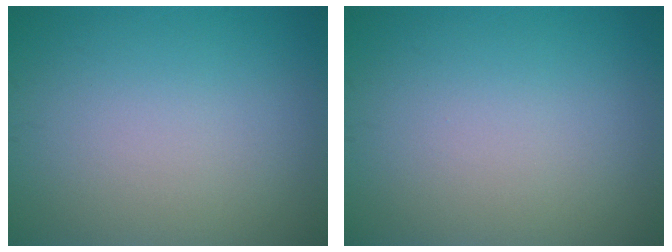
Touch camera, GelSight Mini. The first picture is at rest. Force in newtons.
{"total": 0.0}